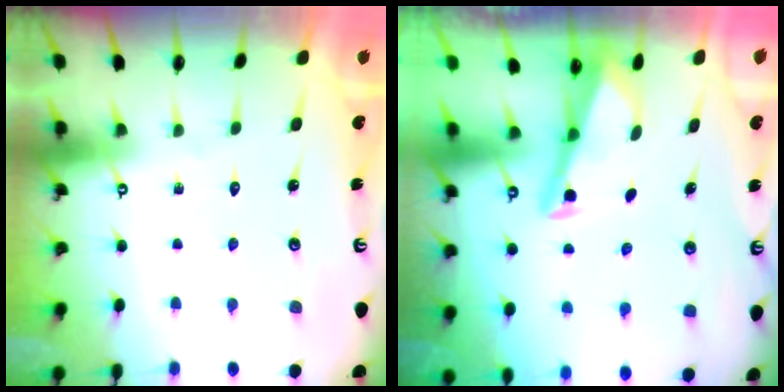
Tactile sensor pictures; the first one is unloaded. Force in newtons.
{"total": 2.8, "press": 2.7, "slide": 0.4}